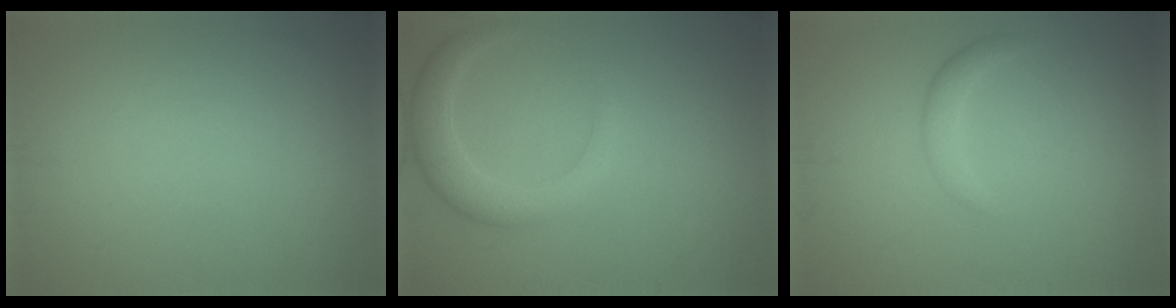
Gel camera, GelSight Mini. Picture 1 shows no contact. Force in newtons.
{"total": 3.4, "press": 3.4, "slide": 0.3}
{"total": 1.3, "press": 1.3, "slide": 0.1}